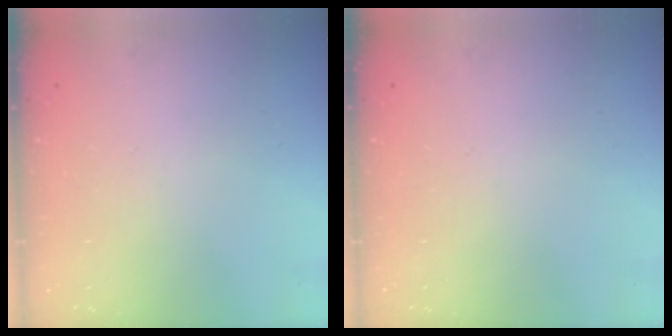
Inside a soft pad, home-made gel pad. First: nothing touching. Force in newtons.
{"total": 0.0}